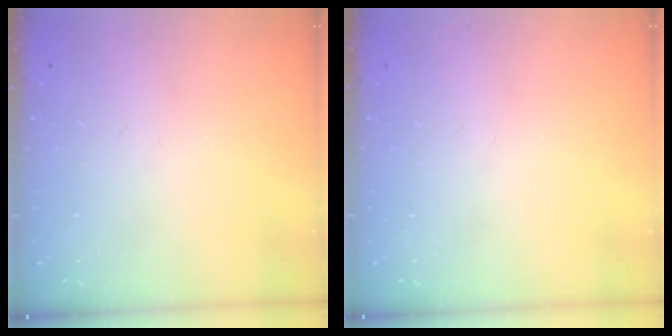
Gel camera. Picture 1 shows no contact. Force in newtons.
{"total": 0.0}